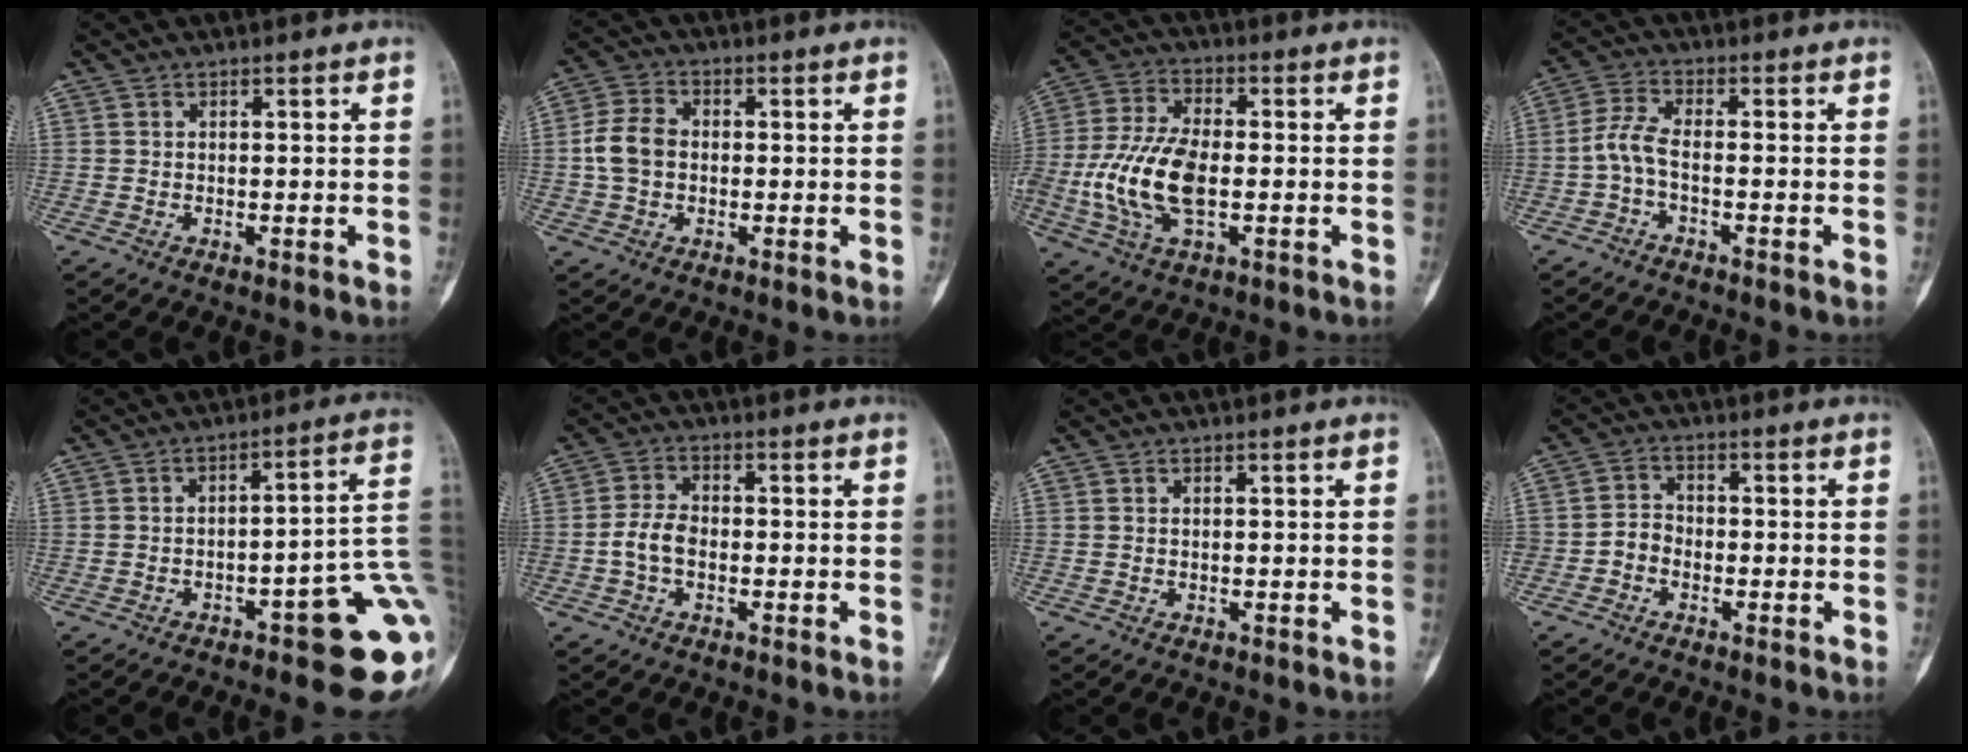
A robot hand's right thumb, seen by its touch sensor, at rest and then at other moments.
{"total": 6.8, "force": [-0.4, 5.2, 4.3], "torque": [-0.077, 0.016, -0.016]}
{"total": 14.9, "force": [-2.6, 7.9, 12.3], "torque": [-0.262, 0.013, -0.050]}
{"total": 4.5, "force": [-1.7, 1.9, 3.7], "torque": [-0.086, 0.023, -0.043]}
{"total": 16.4, "force": [-5.9, 5.1, 14.5], "torque": [-0.111, 0.050, -0.067]}
{"total": 5.2, "force": [-1.4, 3.6, 3.6], "torque": [-0.065, 0.019, -0.034]}
{"total": 0.0}
{"total": 3.9, "force": [-1.8, 3.1, 1.4], "torque": [-0.008, 0.019, -0.043]}